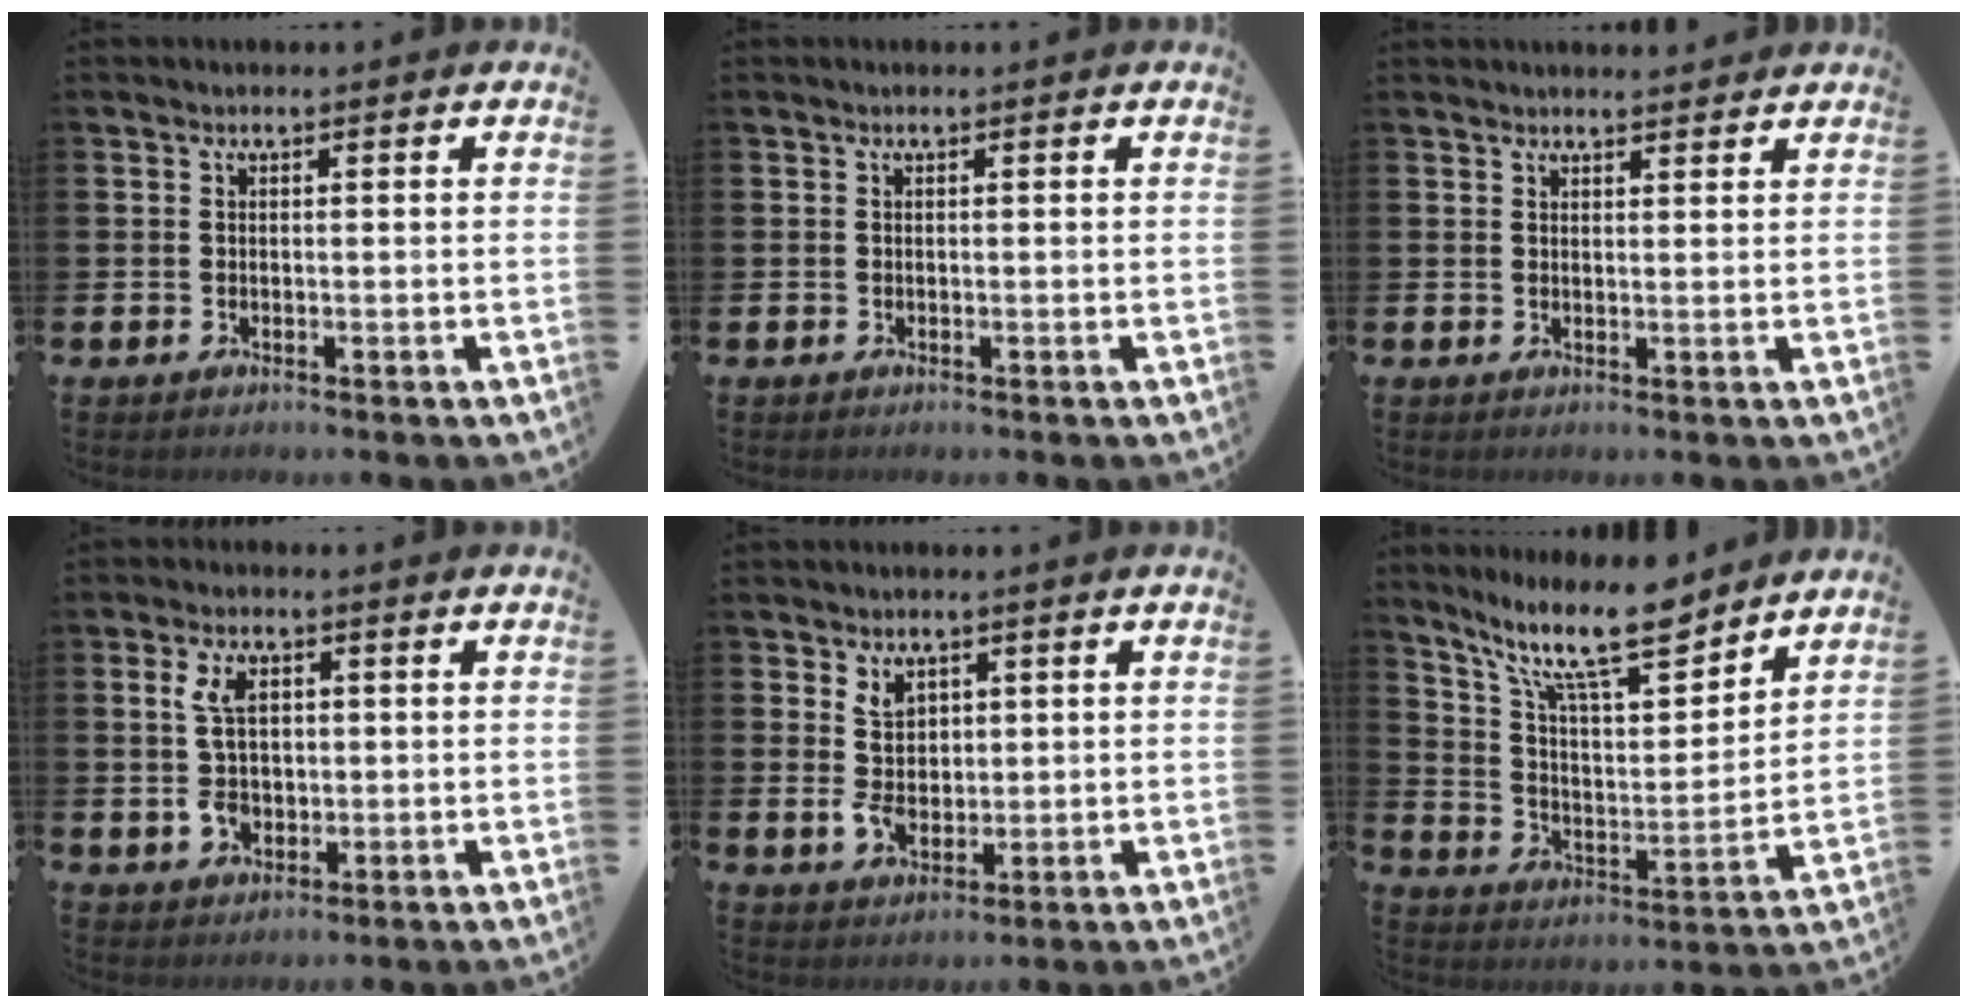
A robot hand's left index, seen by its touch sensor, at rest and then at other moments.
{"total": 0.0}
{"total": 2.0, "force": [1.9, 0.2, 0.0], "torque": [0.006, -0.010, 0.034]}
{"total": 6.5, "force": [1.1, 4.2, 4.9], "torque": [-0.097, 0.009, 0.016]}
{"total": 5.0, "force": [1.2, 3.8, 3.0], "torque": [-0.049, 0.005, 0.016]}
{"total": 13.5, "force": [10.8, 3.4, 7.3], "torque": [-0.155, -0.054, 0.189]}